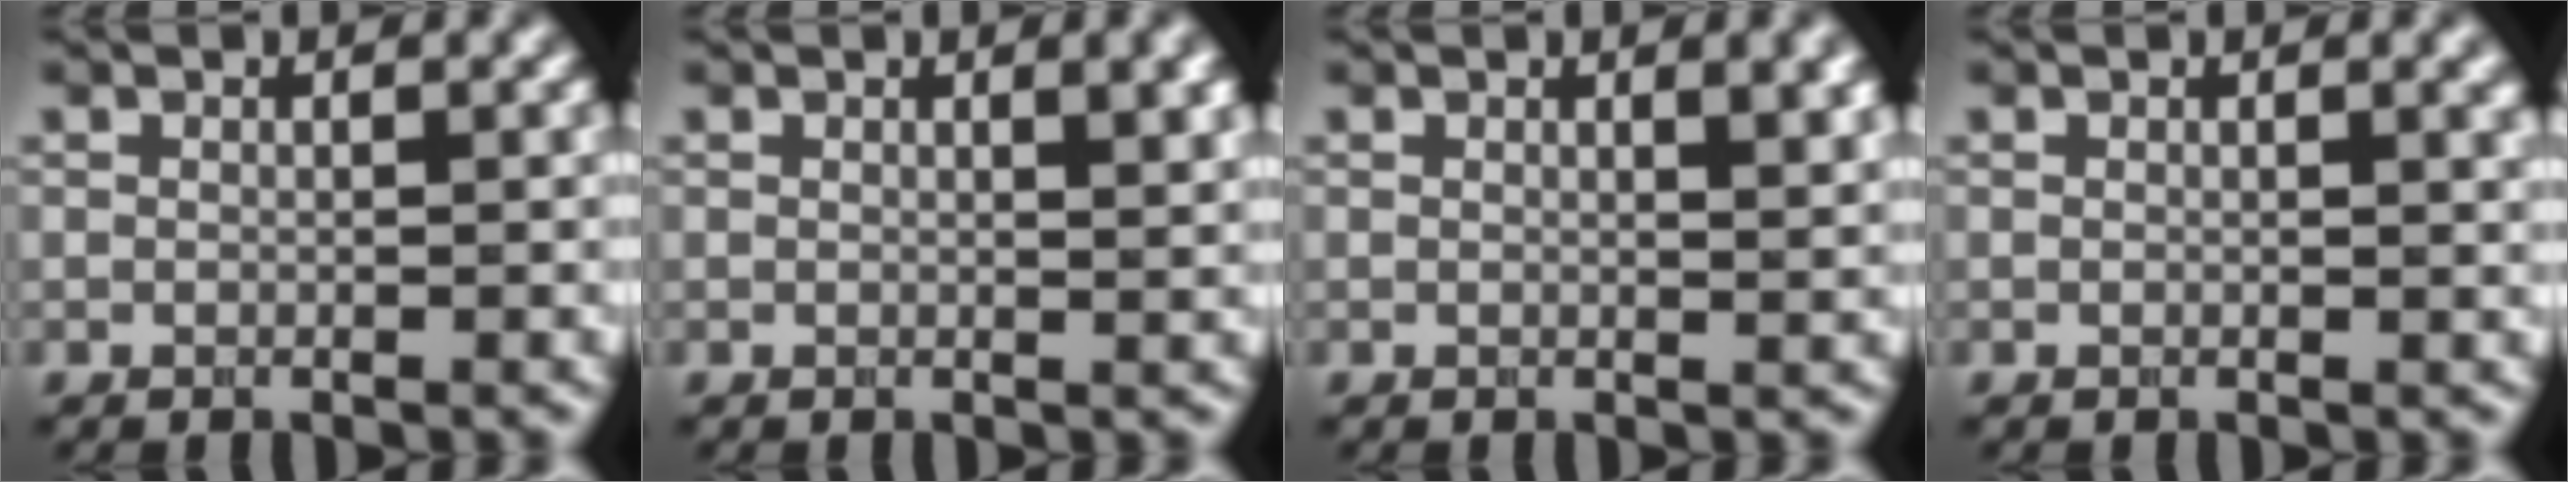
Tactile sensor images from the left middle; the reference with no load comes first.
{"total": 2.6, "force": [1.2, 0.8, 2.1], "torque": [-0.017, 0.003, 0.016]}
{"total": 2.9, "force": [1.3, 1.0, 2.4], "torque": [-0.018, 0.002, 0.019]}
{"total": 1.4, "force": [0.6, 0.5, 1.1], "torque": [-0.008, 0.003, 0.006]}